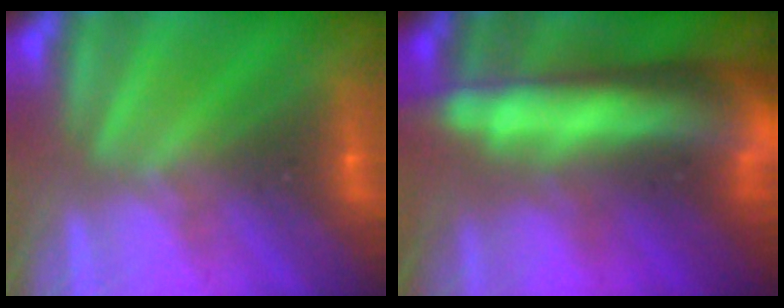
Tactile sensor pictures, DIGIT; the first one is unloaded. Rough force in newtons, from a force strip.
{"total": 8.8}